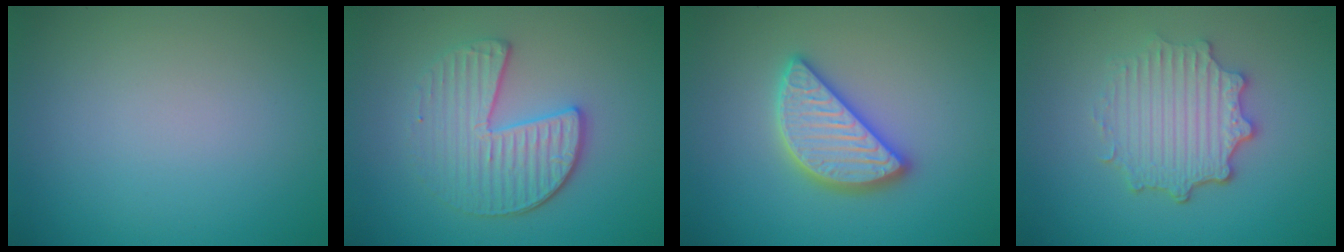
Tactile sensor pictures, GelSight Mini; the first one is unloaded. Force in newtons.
{"total": 4.0, "press": 3.6, "slide": 1.9}
{"total": 4.7, "press": 4.7, "slide": 0.4}
{"total": 4.8, "press": 3.7, "slide": 3.0}